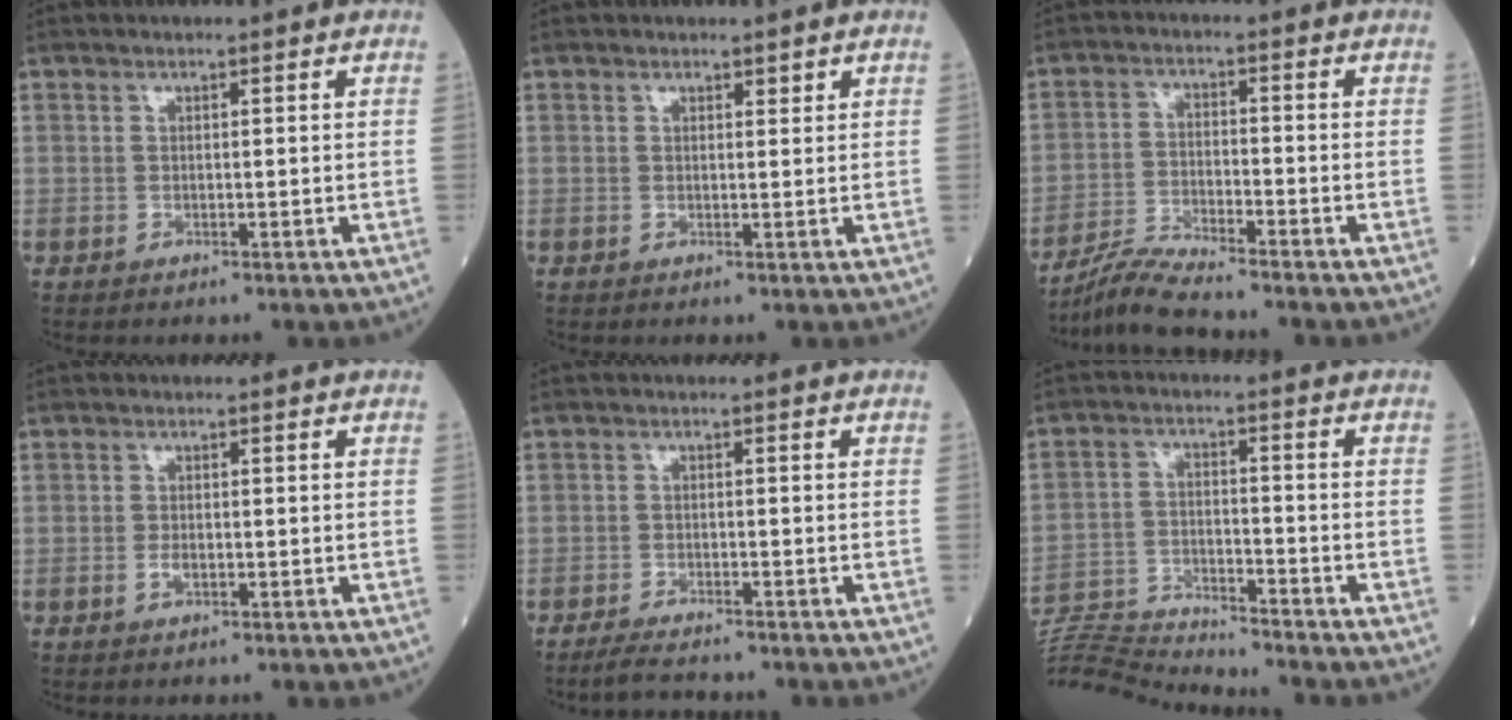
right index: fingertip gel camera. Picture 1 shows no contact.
{"total": 0.8, "force": [0.6, 0.3, 0.4], "torque": [-0.006, -0.002, 0.007]}
{"total": 6.3, "force": [-5.9, -0.9, 1.8], "torque": [-0.043, -0.019, -0.115]}
{"total": 1.4, "force": [-0.5, 0.6, 1.1], "torque": [-0.023, 0.001, -0.008]}
{"total": 4.5, "force": [-4.1, 0.4, 1.8], "torque": [-0.036, -0.013, -0.068]}
{"total": 12.8, "force": [-12.5, -1.9, 1.7], "torque": [-0.032, 0.003, -0.224]}